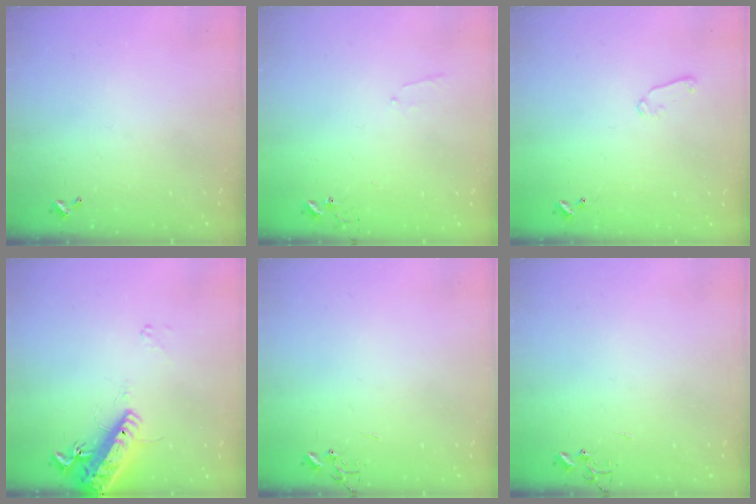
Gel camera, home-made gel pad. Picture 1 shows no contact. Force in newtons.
{"total": 5.1, "press": 5.1, "slide": 0.5}
{"total": 5.2, "press": 5.1, "slide": 1.0}
{"total": 15.7, "press": 15.3, "slide": 3.5}
{"total": 0.0}
{"total": 0.0}